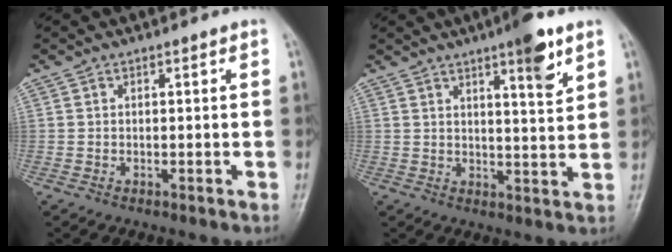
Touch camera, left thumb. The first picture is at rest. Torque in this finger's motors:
{"motor_torque": [2.34, 1.43, 0.73, -0.55, 0.01]}